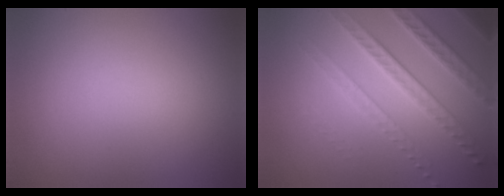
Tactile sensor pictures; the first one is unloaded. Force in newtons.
{"total": 4.4, "press": 3.9, "slide": 2.1}